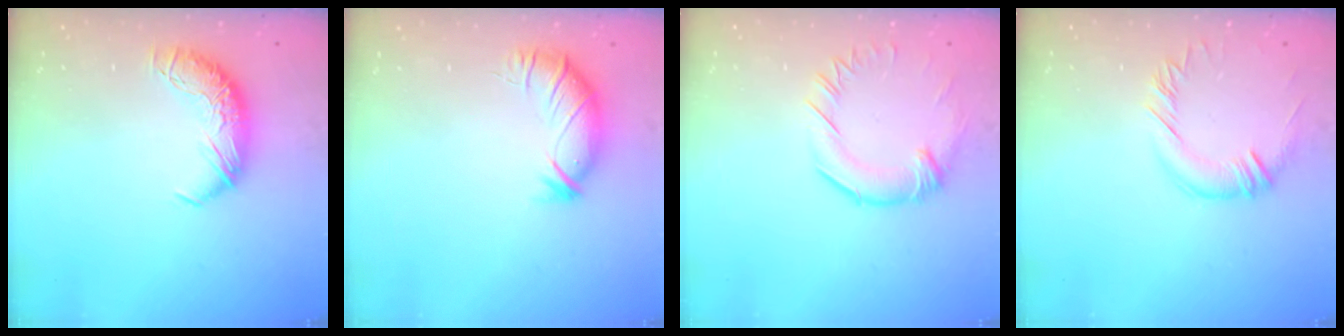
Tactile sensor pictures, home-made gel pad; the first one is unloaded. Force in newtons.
{"total": 3.2, "press": 2.5, "slide": 1.9}
{"total": 1.1, "press": 0.3, "slide": 1.0}
{"total": 0.9, "press": 0.8, "slide": 0.4}